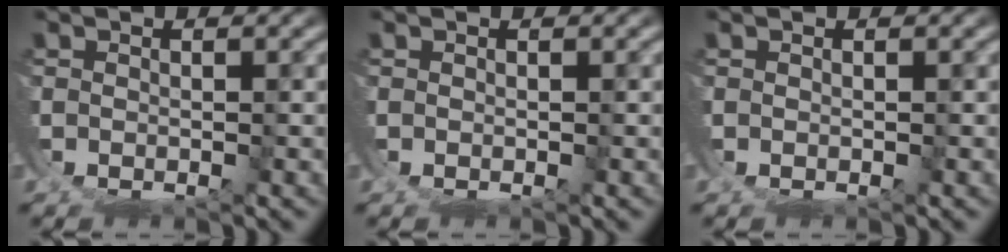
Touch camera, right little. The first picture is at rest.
{"total": 0.0}
{"total": 0.0}